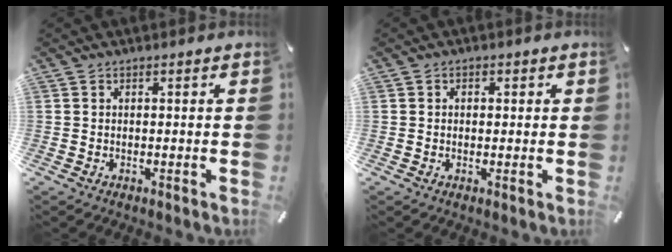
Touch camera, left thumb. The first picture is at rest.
{"total": 1.5, "force": [-0.1, 1.3, 0.6], "torque": [-0.005, 0.005, -0.006]}